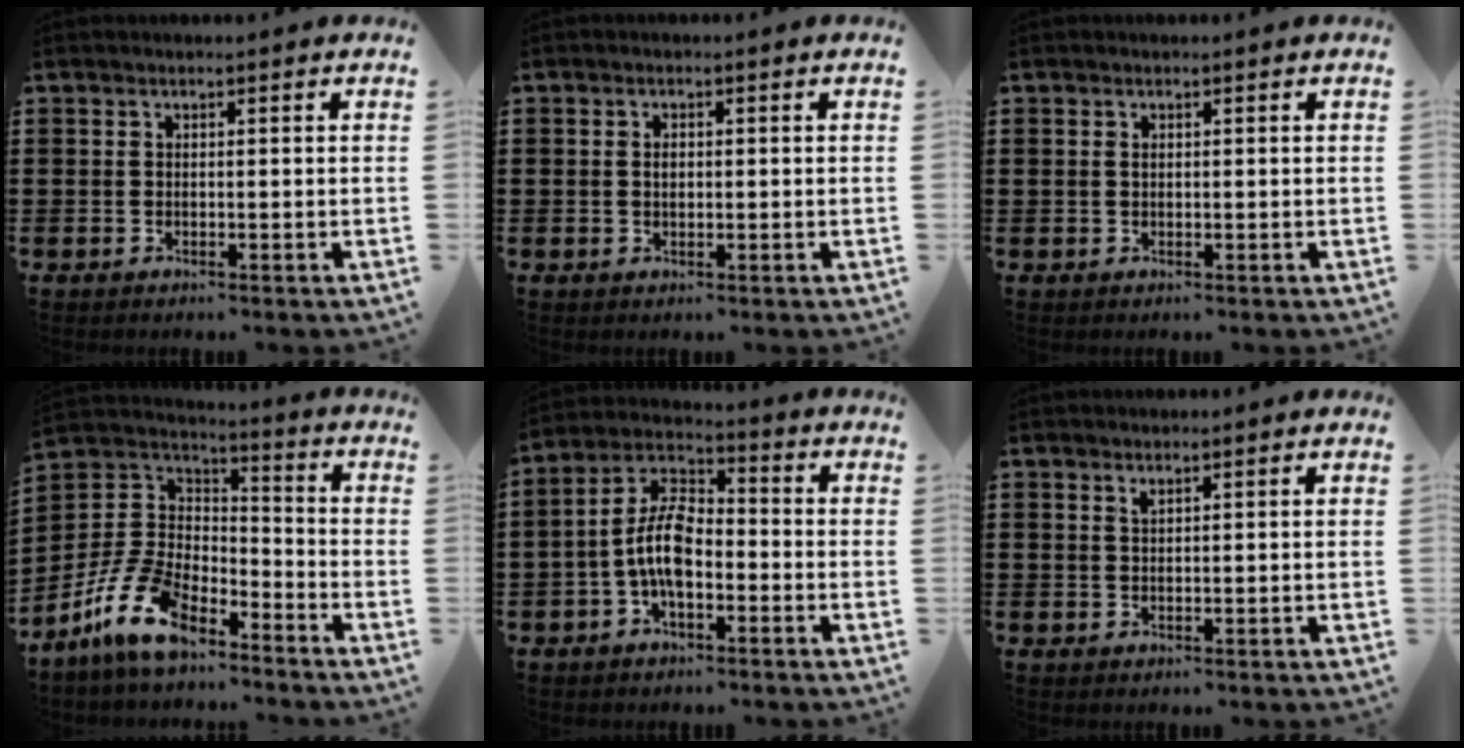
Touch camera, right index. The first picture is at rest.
{"total": 1.4, "force": [0.1, 0.7, 1.3], "torque": [-0.027, 0.003, 0.001]}
{"total": 0.5, "force": [0.2, 0.4, 0.3], "torque": [-0.009, 0.000, 0.004]}
{"total": 11.8, "force": [-8.8, 5.2, 6.0], "torque": [-0.152, 0.025, -0.175]}
{"total": 8.9, "force": [-2.4, 4.3, 7.4], "torque": [-0.176, -0.001, -0.052]}
{"total": 0.9, "force": [0.7, 0.2, 0.5], "torque": [-0.013, 0.000, 0.014]}